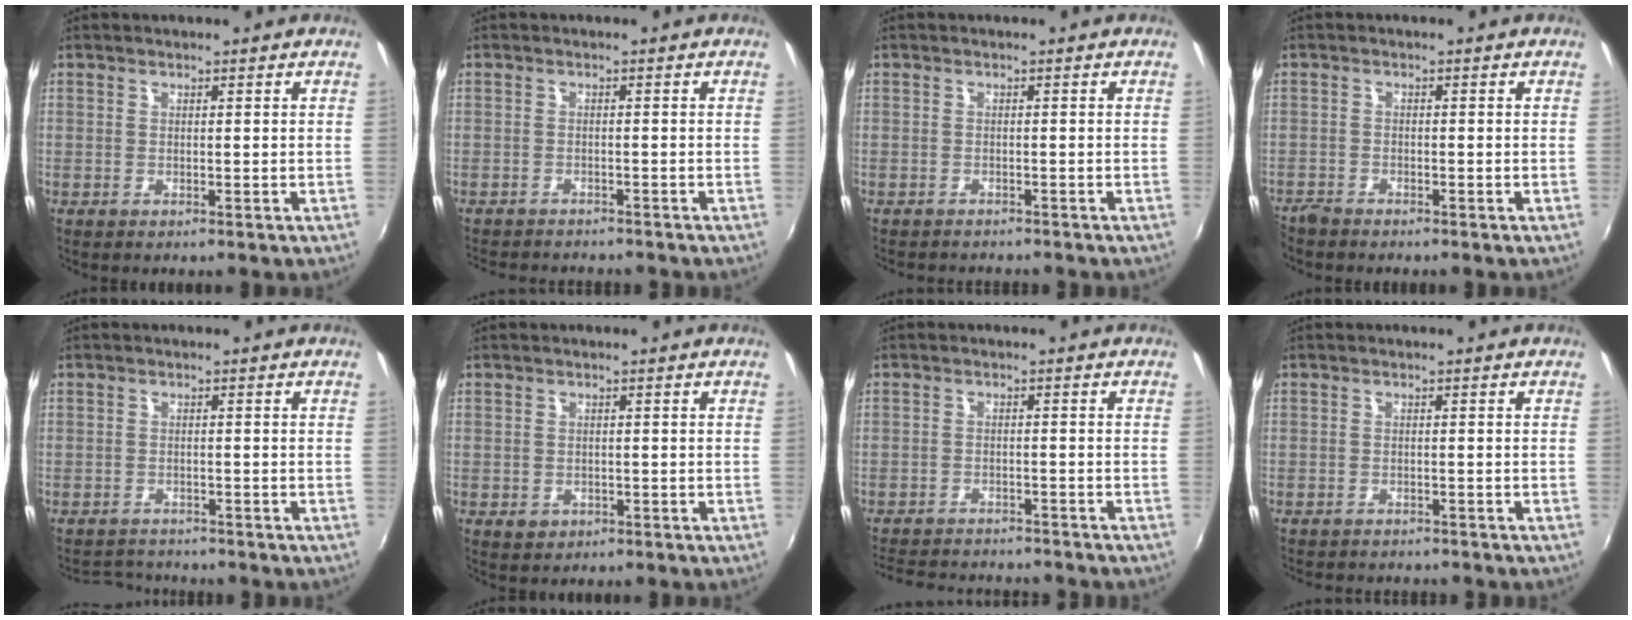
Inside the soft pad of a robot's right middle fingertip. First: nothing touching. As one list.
[{"total": 6.6, "force": [-6.2, 1.4, 1.9], "torque": [-0.052, -0.016, -0.092]}, {"total": 3.5, "force": [-3.4, 0.7, 0.9], "torque": [-0.027, -0.014, -0.051]}, {"total": 2.4, "force": [-2.2, 0.7, 0.4], "torque": [-0.017, -0.009, -0.047]}, {"total": 3.9, "force": [-3.7, 1.2, -0.1], "torque": [-0.014, 0.005, -0.065]}, {"total": 2.1, "force": [-0.8, 1.7, 0.8], "torque": [-0.016, -0.003, -0.010]}, {"total": 12.4, "force": [-11.3, 2.7, 4.4], "torque": [-0.104, -0.009, -0.165]}, {"total": 4.7, "force": [-4.4, 1.0, 1.3], "torque": [-0.037, -0.015, -0.066]}]